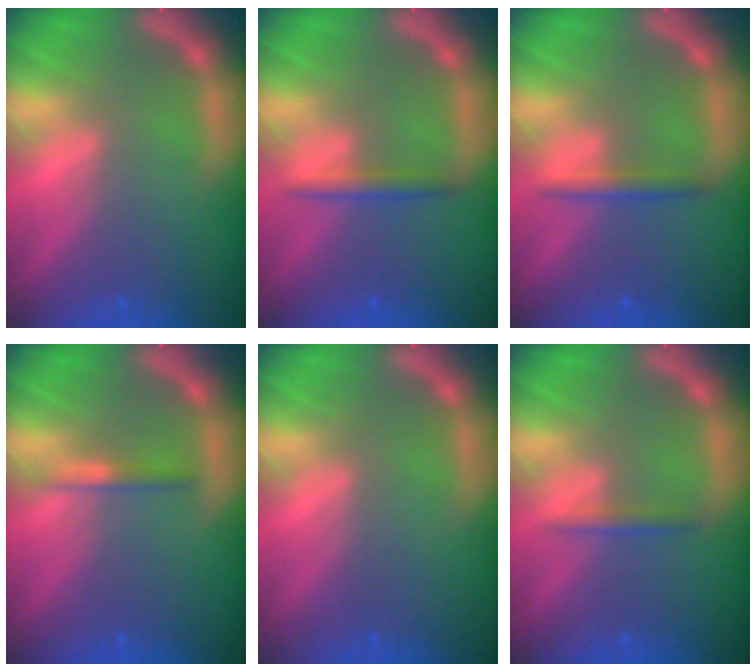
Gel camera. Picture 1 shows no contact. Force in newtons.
{"total": 1.9}
{"total": 1.9}
{"total": 1.4}
{"total": 0.0}
{"total": 1.4}